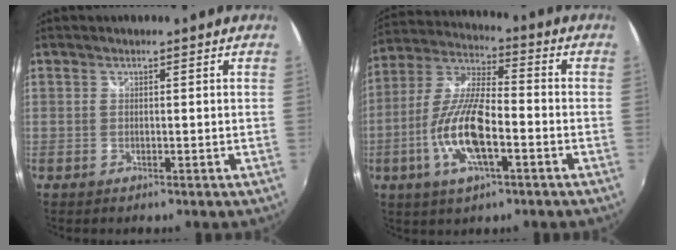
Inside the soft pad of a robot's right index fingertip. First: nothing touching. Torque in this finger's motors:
{"motor_torque": [1.23, -0.91, 0.75, 0.14]}